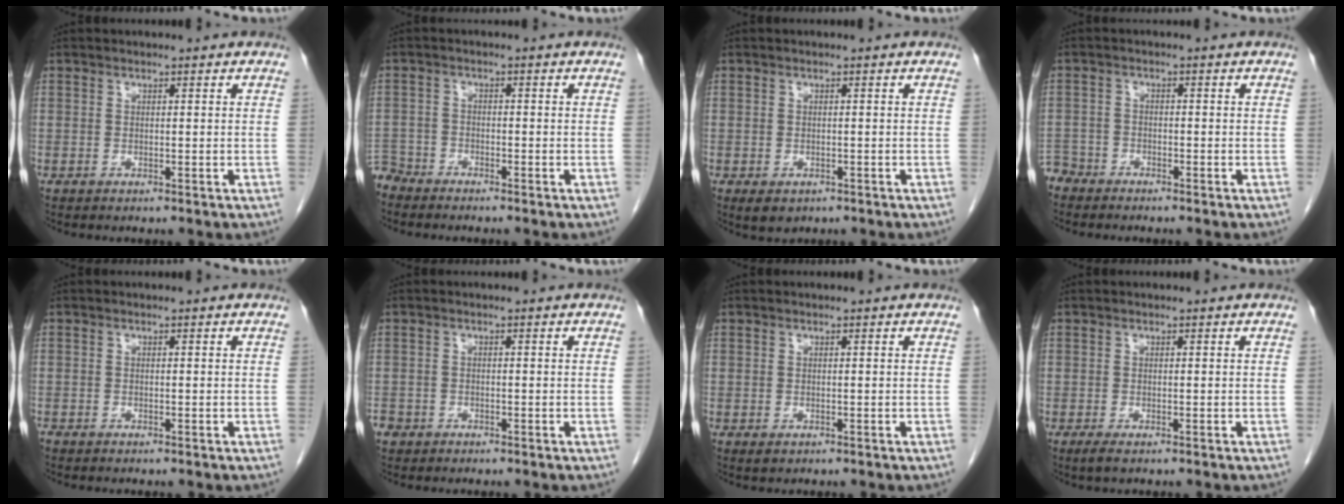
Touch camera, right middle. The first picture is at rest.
{"total": 4.3, "force": [-4.2, 1.1, -0.2], "torque": [0.007, -0.009, -0.083]}
{"total": 2.9, "force": [-1.8, 1.9, 1.3], "torque": [-0.015, -0.002, -0.018]}
{"total": 4.0, "force": [-3.6, 1.6, -0.3], "torque": [0.008, -0.004, -0.076]}
{"total": 0.7, "force": [-0.6, 0.1, 0.2], "torque": [-0.007, -0.001, -0.012]}
{"total": 3.1, "force": [-2.1, 2.2, 0.6], "torque": [-0.012, 0.001, -0.042]}
{"total": 0.6, "force": [-0.3, 0.4, 0.3], "torque": [-0.007, 0.000, 0.000]}
{"total": 1.6, "force": [-1.1, 0.4, 1.1], "torque": [-0.023, -0.005, -0.018]}